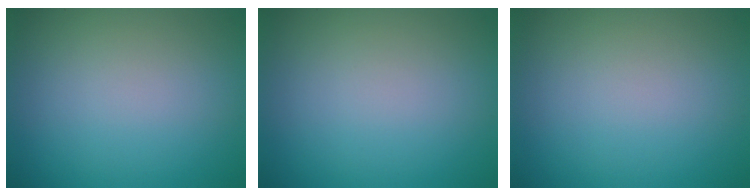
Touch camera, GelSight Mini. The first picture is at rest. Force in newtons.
{"total": 0.0}
{"total": 0.0}